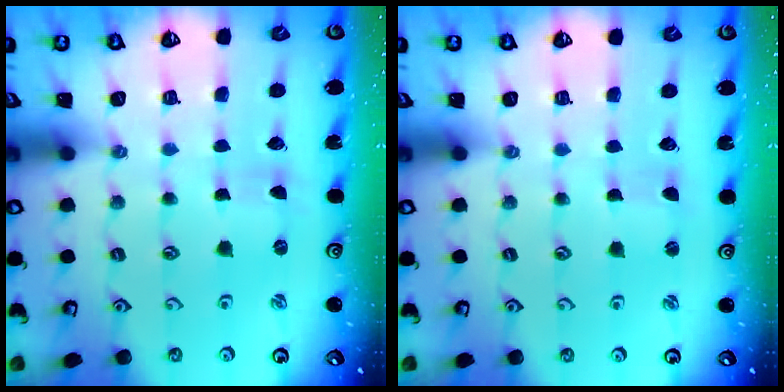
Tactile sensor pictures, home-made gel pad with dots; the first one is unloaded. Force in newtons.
{"total": 0.0}